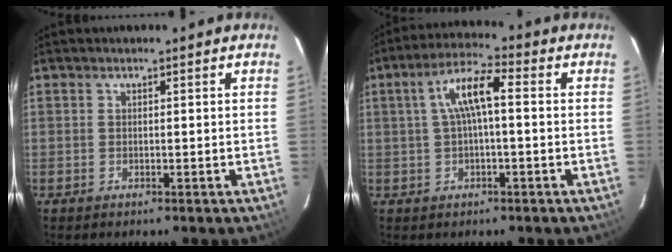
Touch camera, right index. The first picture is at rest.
{"total": 7.2, "force": [0.6, 1.8, 7.0], "torque": [-0.135, 0.020, 0.014]}